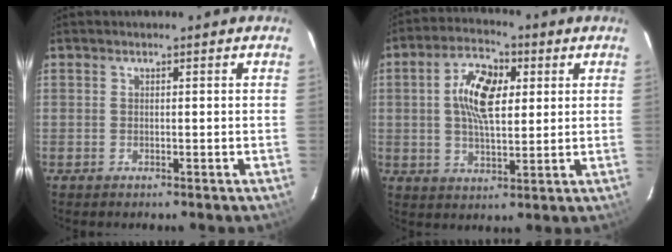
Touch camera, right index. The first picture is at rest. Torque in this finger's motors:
{"motor_torque": [0.46, -0.08, 0.64, 0.16]}